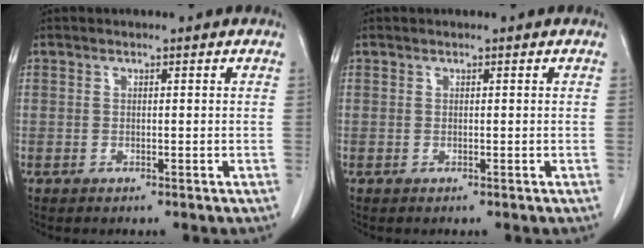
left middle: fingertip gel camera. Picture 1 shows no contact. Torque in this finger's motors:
{"motor_torque": [0.14, -0.17, 0.02, 0.00]}